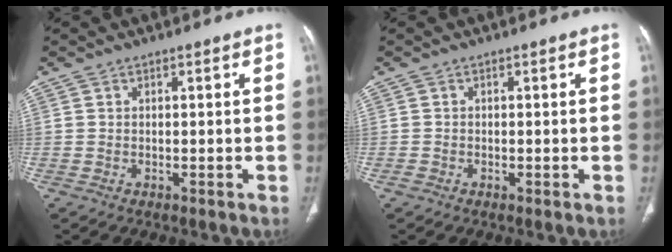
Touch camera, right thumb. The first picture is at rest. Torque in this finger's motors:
{"motor_torque": [-0.33, 0.06, -0.02, 0.34, 0.02]}